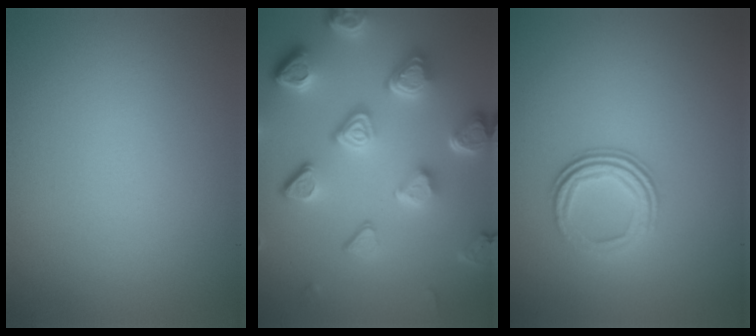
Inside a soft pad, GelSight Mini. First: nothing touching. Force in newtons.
{"total": 7.5, "press": 5.7, "slide": 4.9}
{"total": 3.2, "press": 2.3, "slide": 2.1}